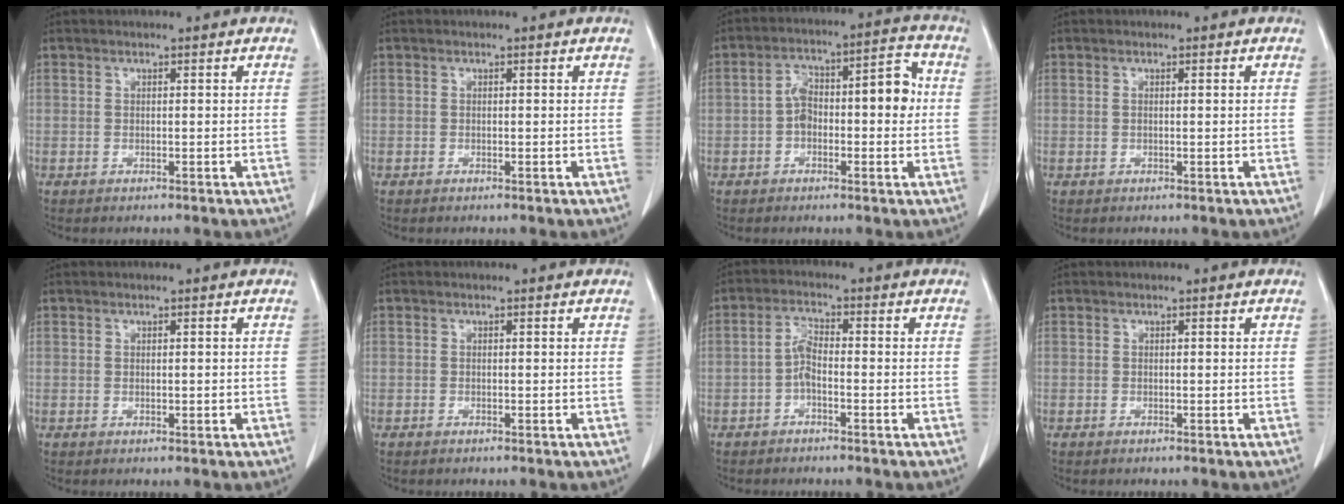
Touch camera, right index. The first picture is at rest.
{"total": 0.0}
{"total": 11.1, "force": [-0.3, 4.6, 10.1], "torque": [-0.164, 0.053, -0.005]}
{"total": 0.9, "force": [0.0, 0.4, 0.8], "torque": [-0.025, 0.005, 0.004]}
{"total": 1.1, "force": [-0.1, 0.6, 0.8], "torque": [-0.021, -0.001, 0.002]}
{"total": 0.6, "force": [-0.3, 0.4, 0.4], "torque": [-0.009, 0.000, -0.004]}
{"total": 3.7, "force": [-1.2, 1.6, 3.0], "torque": [-0.069, 0.012, -0.027]}
{"total": 0.0}